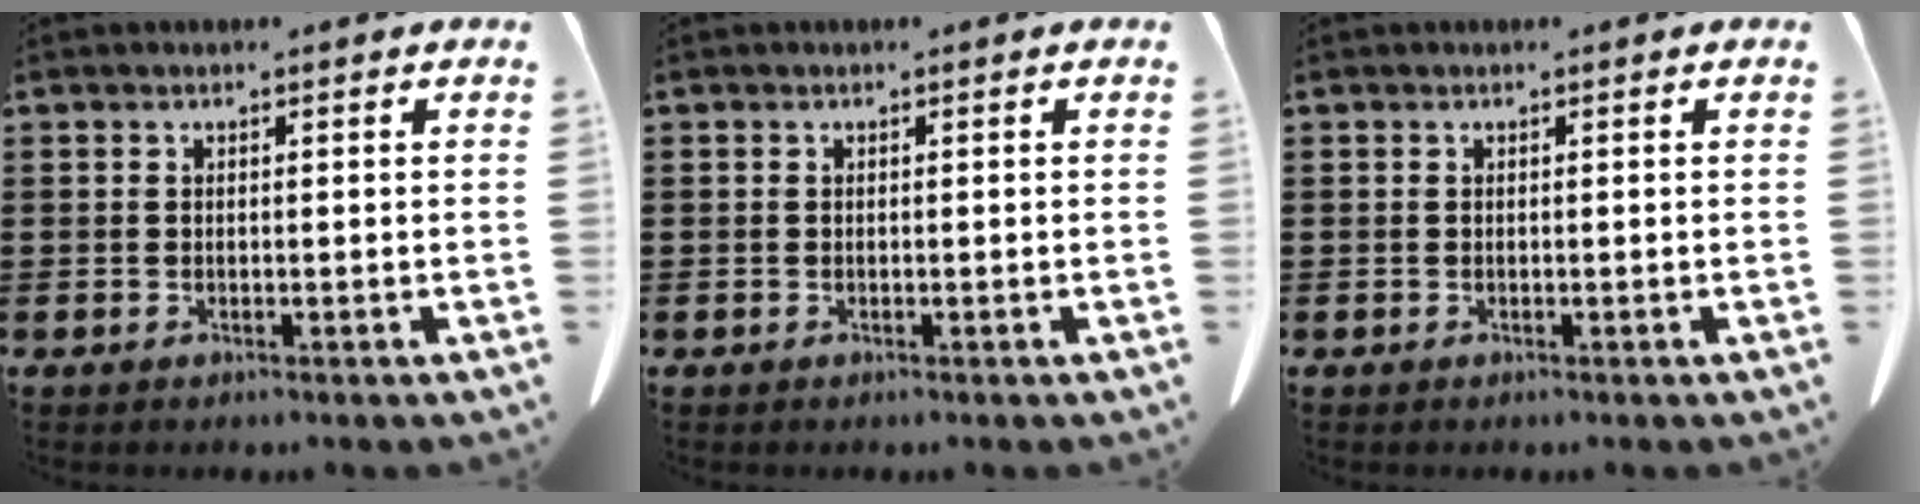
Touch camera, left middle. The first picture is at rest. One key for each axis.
{"total": 0.0}
{"total": 0.0}